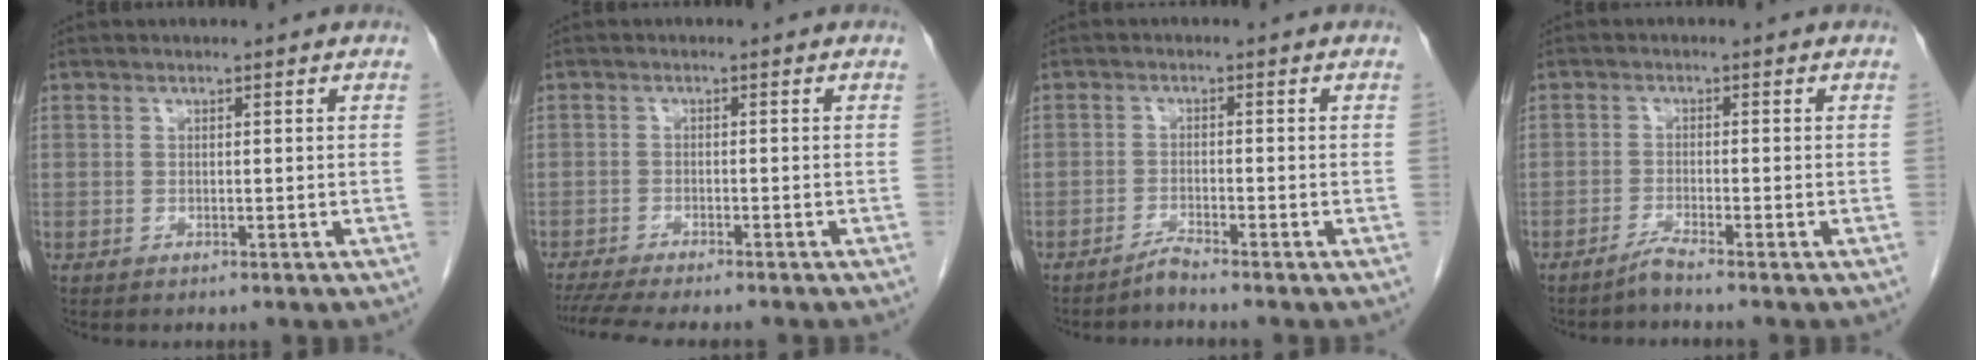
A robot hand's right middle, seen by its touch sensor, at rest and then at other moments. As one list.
[{"total": 9.6, "force": [-8.2, 1.0, 4.7], "torque": [-0.066, -0.012, -0.126]}, {"total": 1.8, "force": [-1.7, -0.5, 0.4], "torque": [-0.006, -0.003, -0.034]}, {"total": 1.9, "force": [-1.6, -0.6, 0.7], "torque": [-0.015, -0.001, -0.035]}]